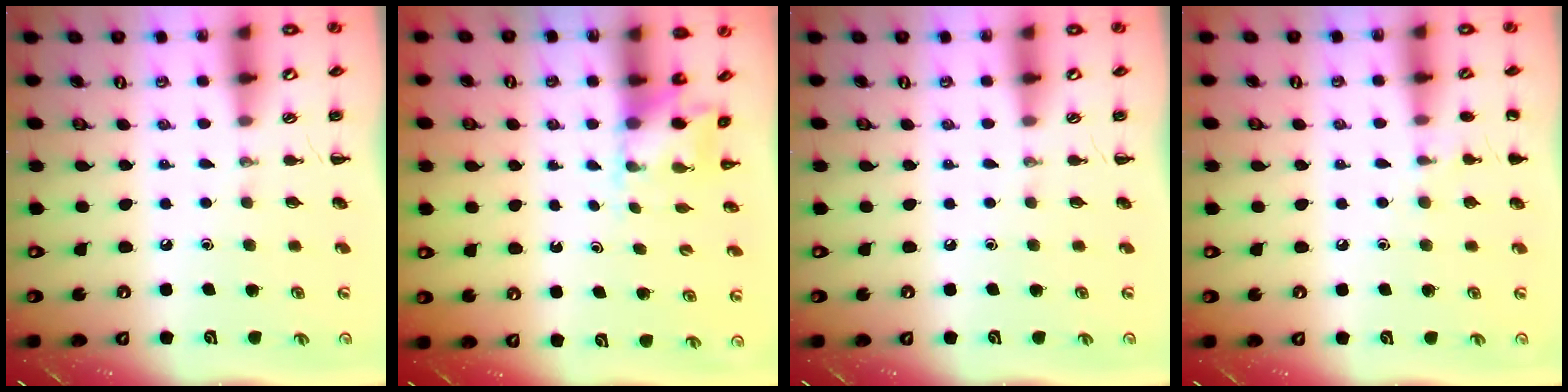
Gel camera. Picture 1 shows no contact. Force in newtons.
{"total": 2.5, "press": 2.5, "slide": 0.5}
{"total": 0.0}
{"total": 6.4, "press": 6.1, "slide": 1.7}